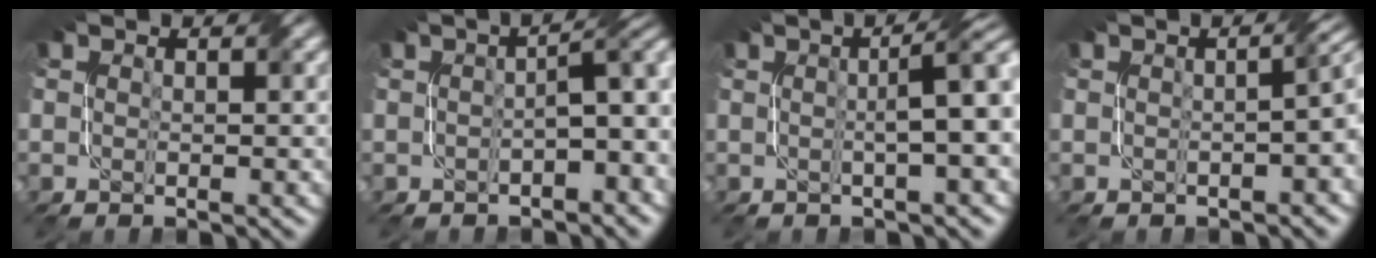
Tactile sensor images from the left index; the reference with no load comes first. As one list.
[{"total": 5.3, "force": [-0.7, 1.6, 5.0], "torque": [-0.059, 0.013, -0.012]}, {"total": 5.9, "force": [0.7, 1.5, 5.7], "torque": [-0.052, 0.024, 0.004]}, {"total": 5.3, "force": [-0.2, 2.5, 4.7], "torque": [-0.018, 0.011, -0.006]}]